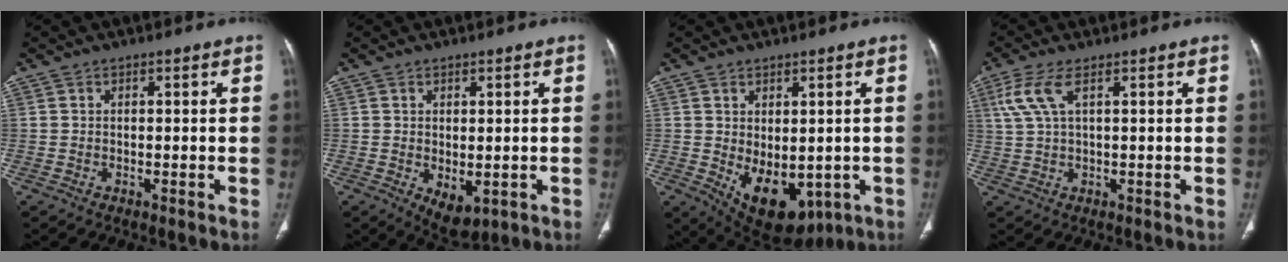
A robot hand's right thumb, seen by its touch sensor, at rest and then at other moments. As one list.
[{"total": 5.3, "force": [-1.1, 3.1, 4.2], "torque": [-0.051, -0.007, 0.001]}, {"total": 12.2, "force": [-2.4, 7.5, 9.3], "torque": [-0.110, -0.007, -0.006]}, {"total": 5.3, "force": [2.1, 1.5, 4.6], "torque": [-0.132, 0.009, 0.049]}]